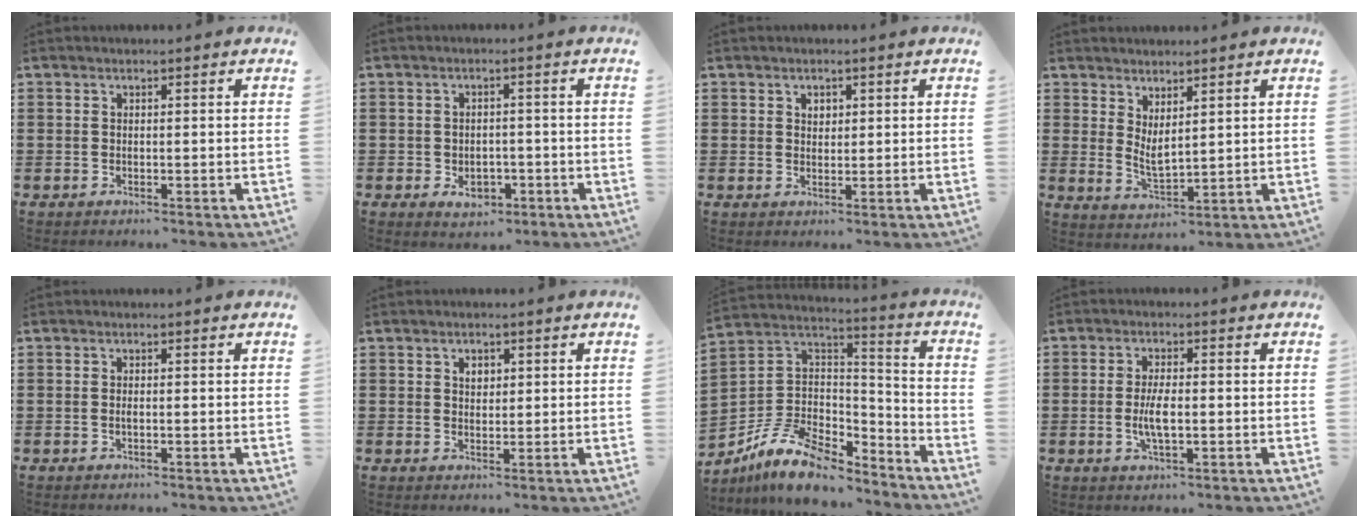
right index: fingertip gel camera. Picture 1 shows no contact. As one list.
[{"total": 3.4, "force": [-1.3, 2.4, 1.9], "torque": [-0.029, 0.000, -0.027]}, {"total": 1.4, "force": [0.7, 1.1, 0.6], "torque": [-0.015, 0.006, 0.013]}, {"total": 2.9, "force": [1.7, 0.9, 2.2], "torque": [-0.046, -0.004, 0.033]}, {"total": 0.7, "force": [-0.1, 0.1, 0.6], "torque": [-0.012, -0.003, -0.002]}, {"total": 1.8, "force": [0.8, 1.3, 1.0], "torque": [-0.015, 0.004, 0.012]}, {"total": 11.3, "force": [-8.3, 5.4, 5.4], "torque": [-0.126, 0.029, -0.158]}, {"total": 4.7, "force": [-0.6, 1.5, 4.4], "torque": [-0.099, -0.006, -0.019]}]